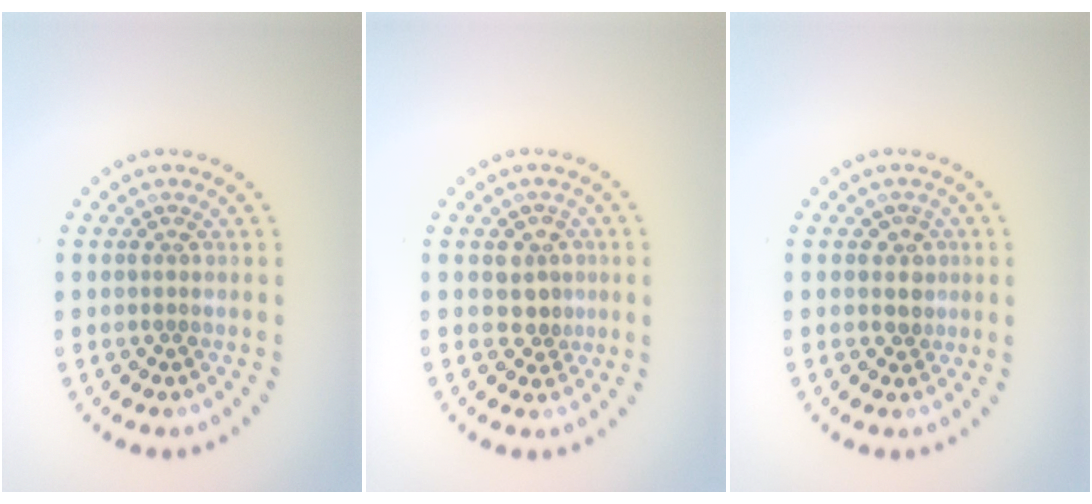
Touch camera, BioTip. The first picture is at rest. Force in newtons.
{"total": 2.1, "press": 1.9, "slide": 0.9}
{"total": 1.2, "press": 0.9, "slide": 0.8}